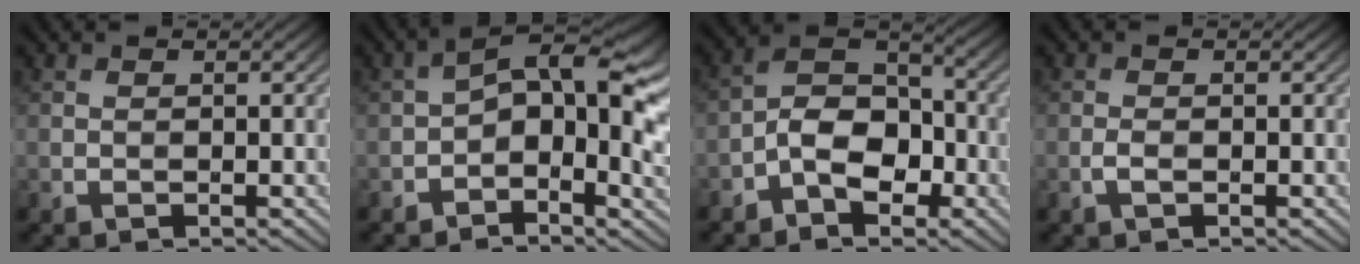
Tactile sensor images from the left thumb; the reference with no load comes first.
{"total": 11.7, "force": [0.1, 6.3, 9.8], "torque": [-0.155, 0.007, -0.009]}
{"total": 7.3, "force": [-3.5, 4.3, 4.8], "torque": [-0.078, 0.013, -0.077]}
{"total": 1.2, "force": [-0.5, 0.5, 0.9], "torque": [-0.023, 0.001, -0.012]}